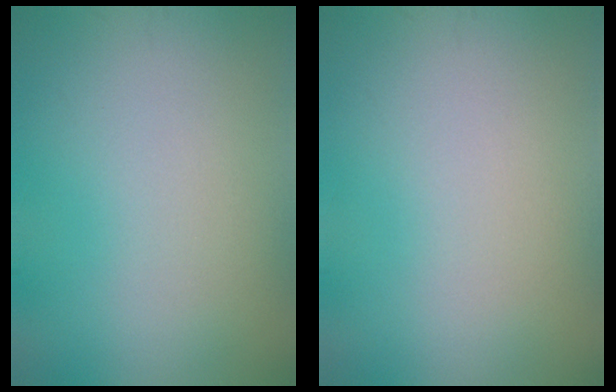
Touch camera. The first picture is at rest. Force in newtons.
{"total": 0.0}